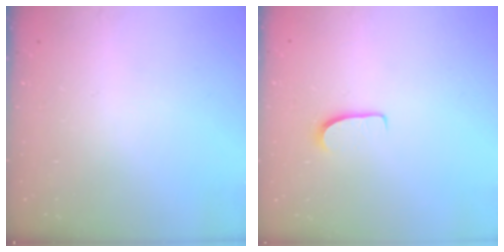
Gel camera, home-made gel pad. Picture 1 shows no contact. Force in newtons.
{"total": 5.8, "press": 5.7, "slide": 0.5}